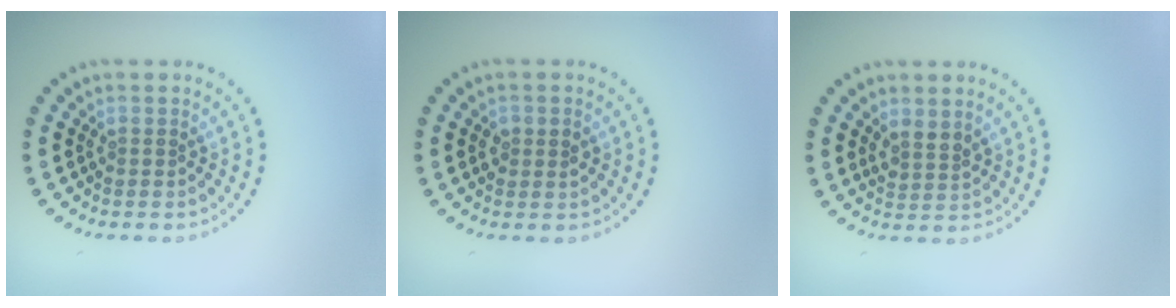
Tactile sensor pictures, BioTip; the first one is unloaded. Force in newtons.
{"total": 1.5, "press": 1.5, "slide": 0.2}
{"total": 1.8, "press": 1.4, "slide": 1.1}